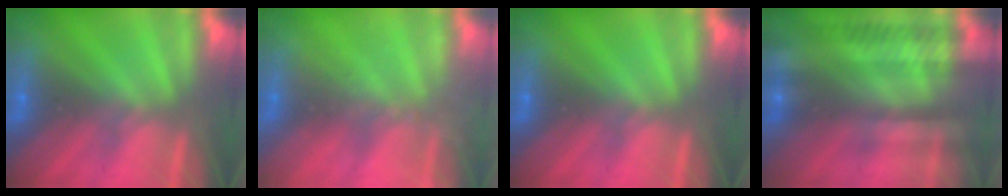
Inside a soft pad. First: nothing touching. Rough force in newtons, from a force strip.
{"total": 2.0}
{"total": 0.0}
{"total": 2.3}